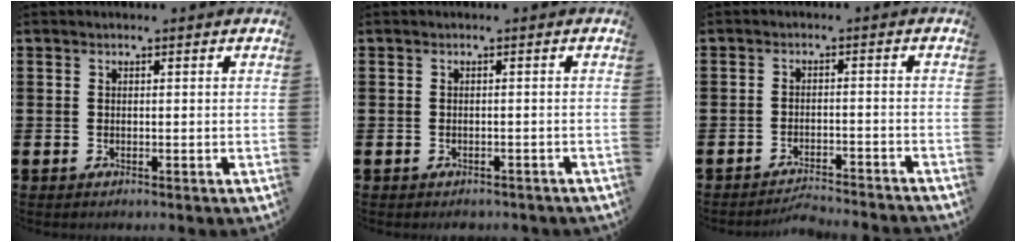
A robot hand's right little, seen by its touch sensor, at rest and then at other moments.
{"total": 0.5, "force": [-0.5, 0.2, 0.1], "torque": [-0.004, -0.001, -0.010]}
{"total": 2.6, "force": [-2.6, -0.2, 0.2], "torque": [-0.006, 0.002, -0.055]}